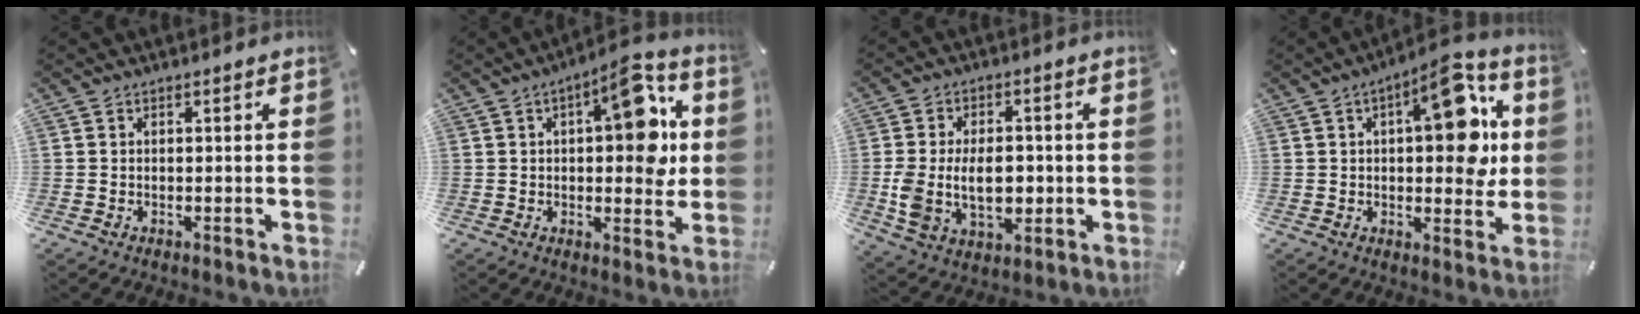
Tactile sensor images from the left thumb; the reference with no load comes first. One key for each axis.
{"total": 14.1, "fx": 3.5, "fy": 6.3, "fz": 12.1, "tx": -0.147, "ty": -0.017, "tz": 0.053}
{"total": 12.2, "fx": -1.0, "fy": 8.2, "fz": 8.9, "tx": -0.169, "ty": -0.001, "tz": -0.016}
{"total": 15.7, "fx": 4.1, "fy": 7.0, "fz": 13.5, "tx": -0.172, "ty": -0.017, "tz": 0.064}